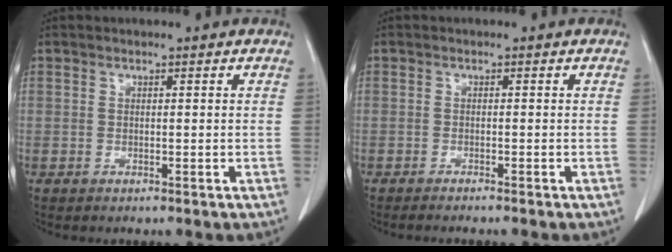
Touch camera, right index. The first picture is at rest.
{"total": 3.4, "force": [-2.9, -0.2, 1.6], "torque": [-0.017, -0.001, -0.038]}